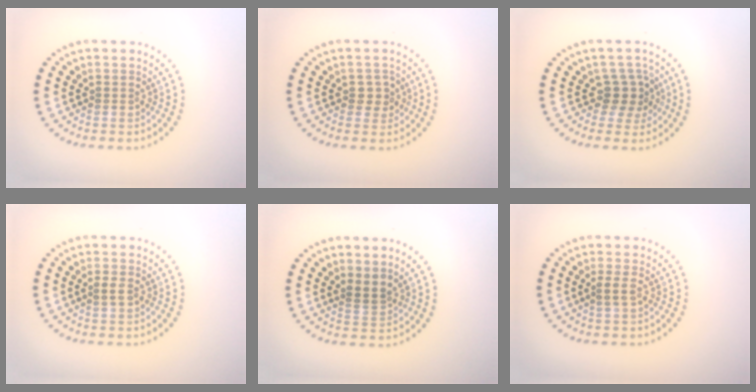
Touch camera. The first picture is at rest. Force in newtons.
{"total": 1.6, "press": 1.5, "slide": 0.5}
{"total": 2.5, "press": 2.0, "slide": 1.6}
{"total": 1.0, "press": 1.0, "slide": 0.2}
{"total": 1.8, "press": 1.4, "slide": 1.1}
{"total": 1.1, "press": 1.0, "slide": 0.6}